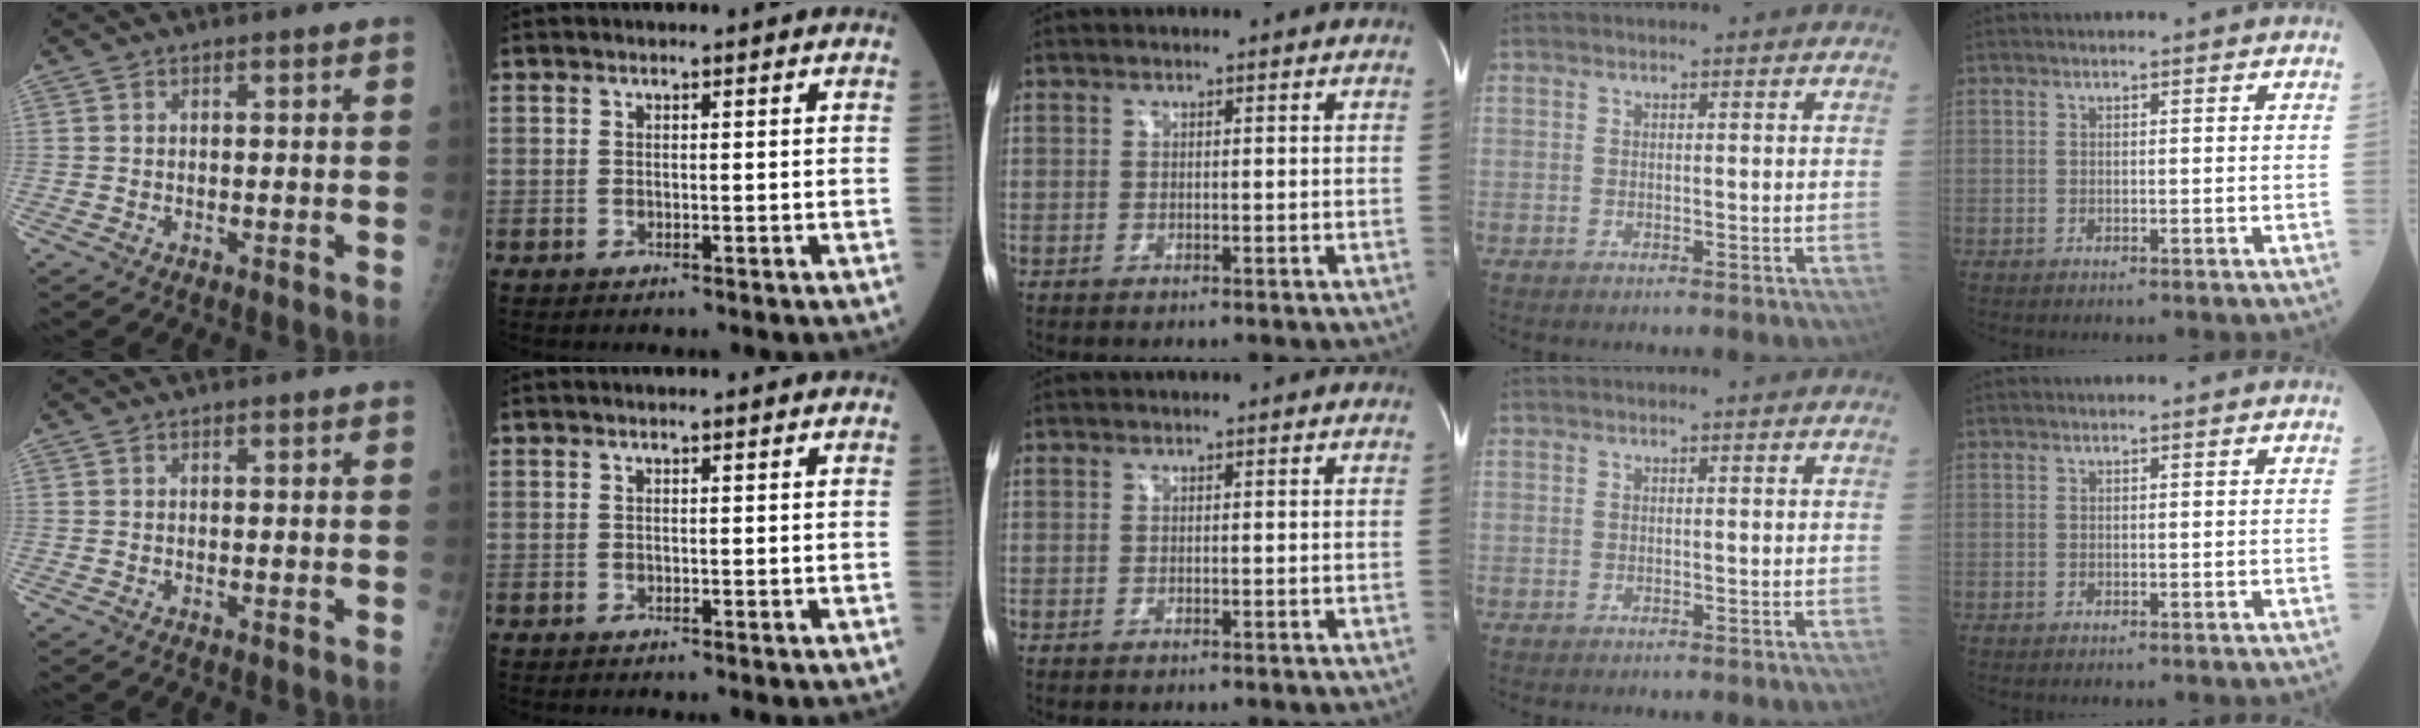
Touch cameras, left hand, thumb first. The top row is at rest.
{}